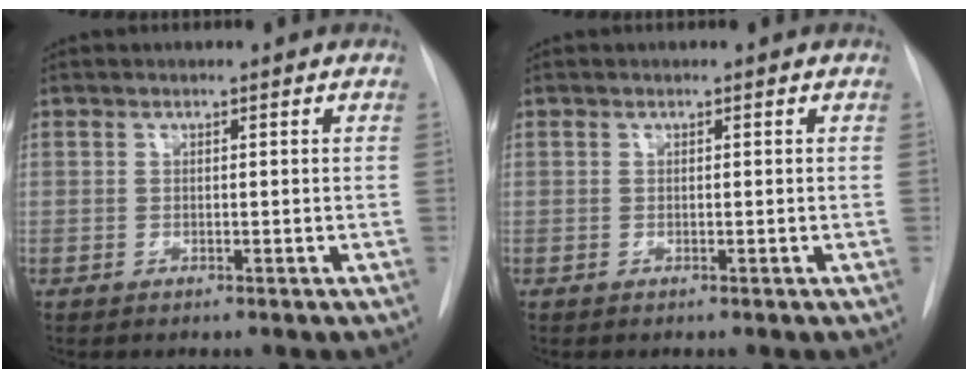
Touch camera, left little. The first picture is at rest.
{"total": 0.0}